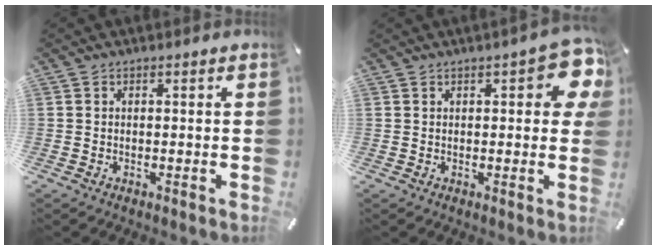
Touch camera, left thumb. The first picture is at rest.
{"total": 9.0, "force": [3.2, 3.6, 7.6], "torque": [-0.096, -0.008, 0.051]}